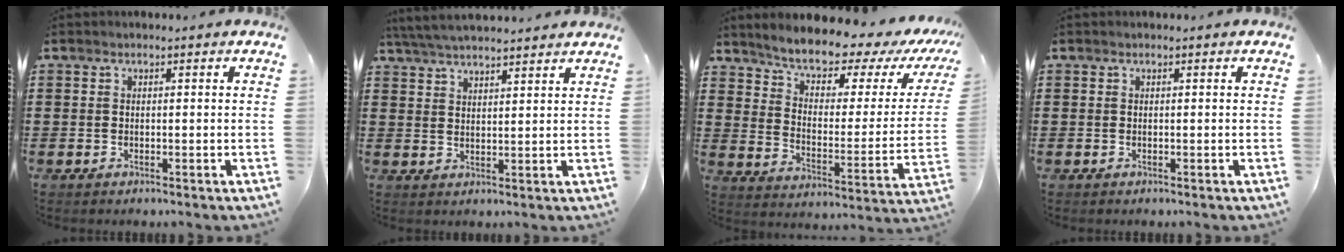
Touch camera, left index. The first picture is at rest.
{"total": 4.2, "force": [4.1, 0.0, 1.2], "torque": [-0.036, -0.014, 0.074]}
{"total": 6.8, "force": [6.1, 1.6, 2.5], "torque": [-0.074, -0.048, 0.101]}
{"total": 0.0}